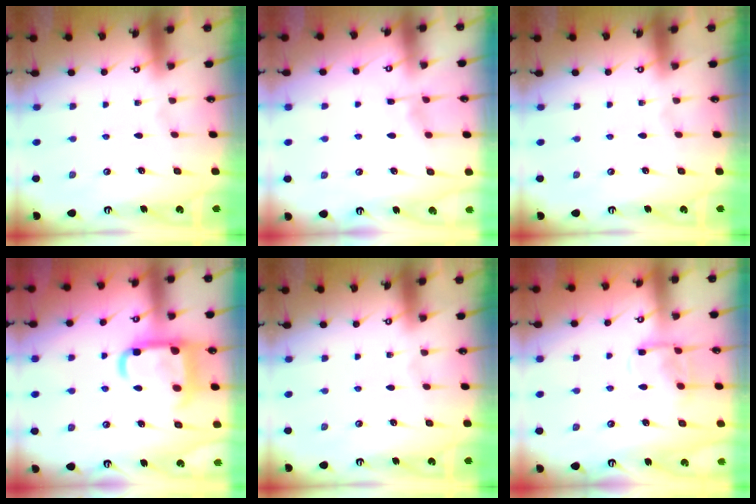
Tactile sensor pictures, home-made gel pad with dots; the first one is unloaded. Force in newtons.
{"total": 4.5, "press": 4.5, "slide": 0.5}
{"total": 0.0}
{"total": 15.7, "press": 15.6, "slide": 1.6}
{"total": 0.0}
{"total": 9.1, "press": 9.1, "slide": 0.8}